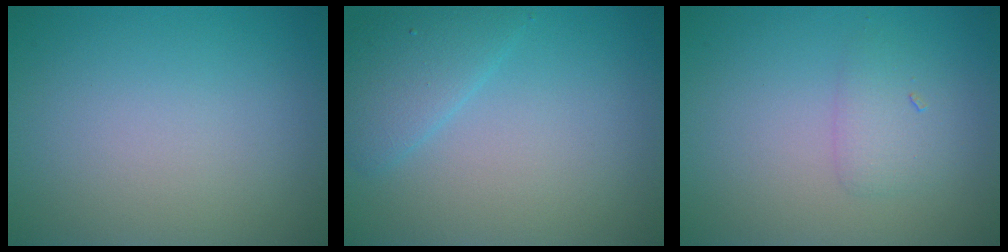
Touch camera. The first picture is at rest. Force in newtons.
{"total": 2.6, "press": 2.6, "slide": 0.2}
{"total": 1.7, "press": 1.7, "slide": 0.1}